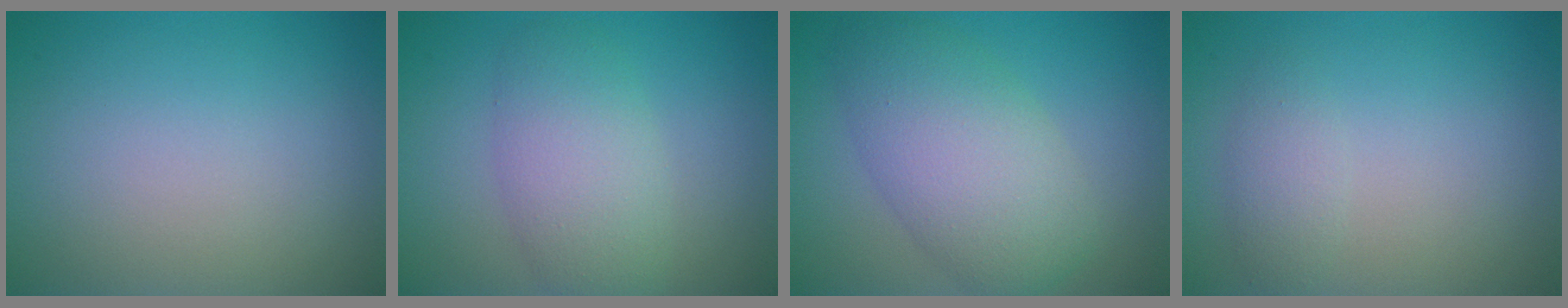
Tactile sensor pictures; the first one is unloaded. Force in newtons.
{"total": 4.8, "press": 4.7, "slide": 0.2}
{"total": 6.8, "press": 6.8, "slide": 0.2}
{"total": 1.6, "press": 1.6, "slide": 0.1}